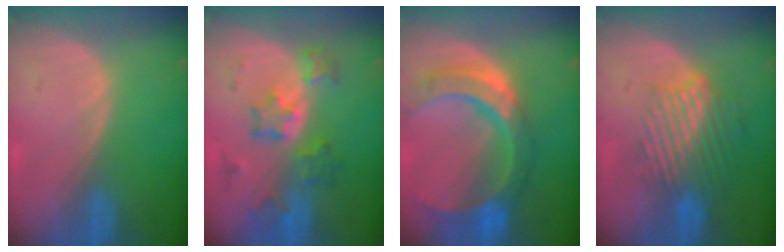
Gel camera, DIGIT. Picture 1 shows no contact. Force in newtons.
{"total": 6.8, "press": 6.6, "slide": 1.5}
{"total": 11.0, "press": 9.3, "slide": 5.9}
{"total": 9.5, "press": 8.0, "slide": 5.1}